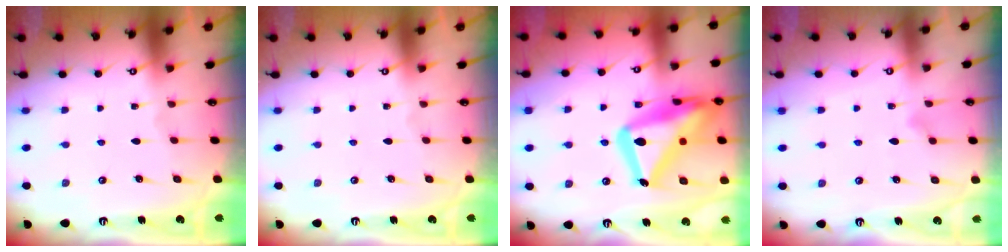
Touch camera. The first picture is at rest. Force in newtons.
{"total": 0.0}
{"total": 24.9, "press": 24.8, "slide": 2.1}
{"total": 8.5, "press": 8.4, "slide": 0.5}